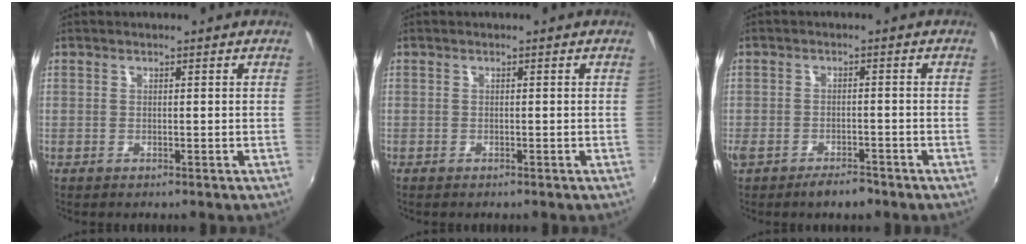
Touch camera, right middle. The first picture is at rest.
{"total": 0.5, "force": [-0.5, 0.2, 0.1], "torque": [-0.004, -0.003, -0.010]}
{"total": 5.3, "force": [-4.2, 2.0, 2.6], "torque": [-0.066, -0.011, -0.072]}